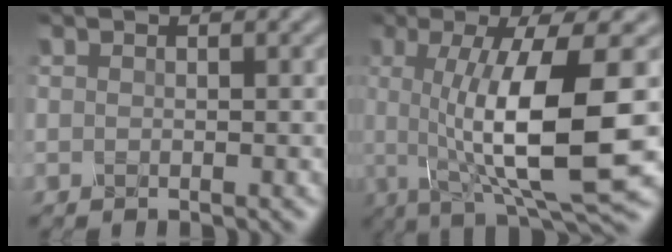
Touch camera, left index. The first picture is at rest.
{"total": 11.6, "force": [-0.4, 2.8, 11.2], "torque": [-0.161, -0.006, -0.006]}